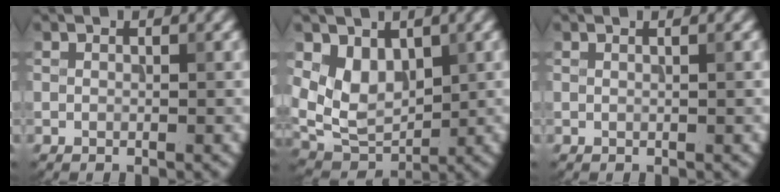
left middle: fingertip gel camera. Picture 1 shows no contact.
{"total": 4.6, "force": [1.5, 3.3, 2.9], "torque": [-0.051, -0.016, 0.031]}
{"total": 0.9, "force": [0.4, 0.3, 0.7], "torque": [-0.012, 0.000, 0.000]}